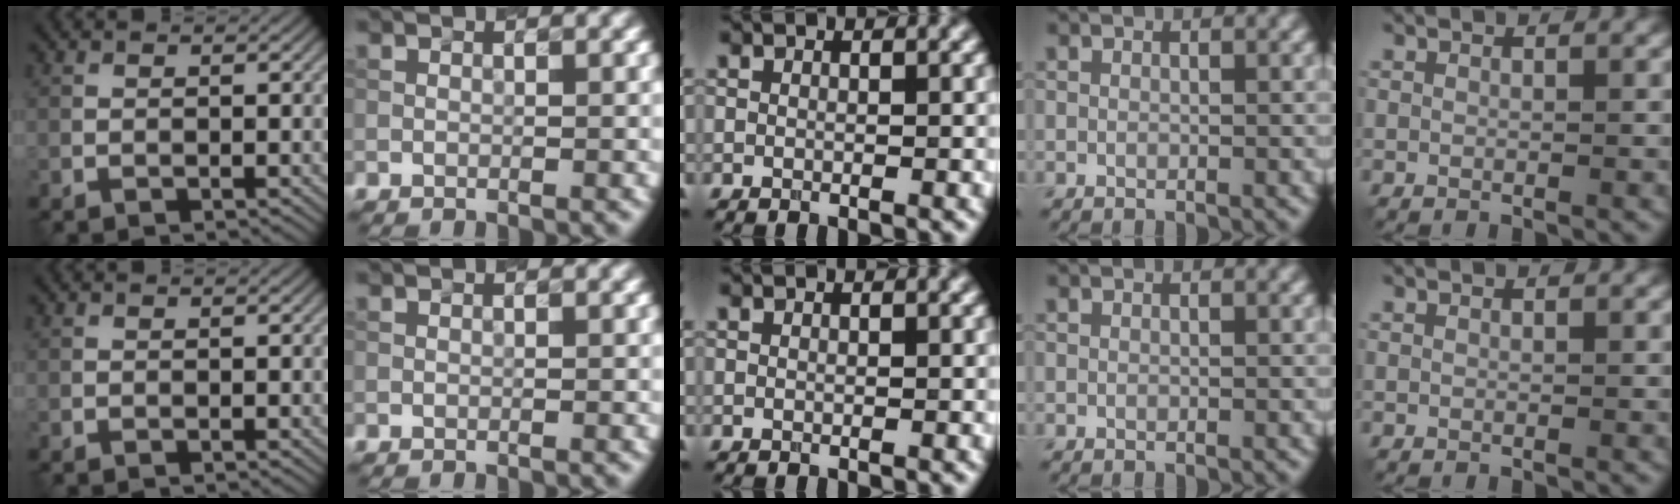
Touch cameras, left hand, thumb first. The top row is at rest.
{}